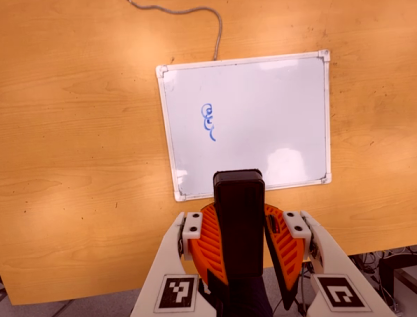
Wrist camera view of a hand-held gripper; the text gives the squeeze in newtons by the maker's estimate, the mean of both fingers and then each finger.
{"total": 9.8, "left": 9.5, "right": 10.2}